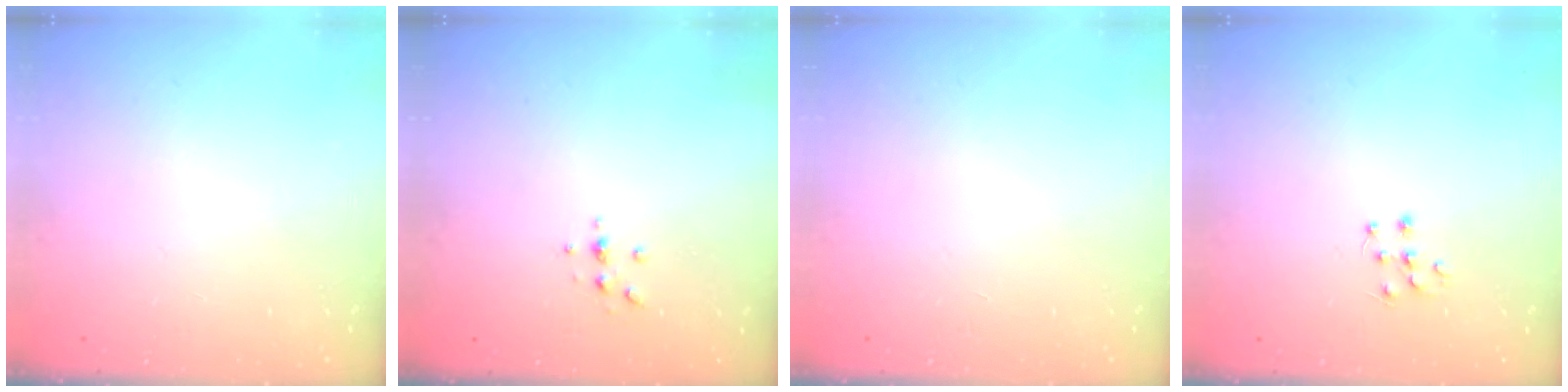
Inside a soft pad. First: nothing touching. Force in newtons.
{"total": 2.3, "press": 2.2, "slide": 0.2}
{"total": 0.0}
{"total": 6.2, "press": 6.2, "slide": 0.4}